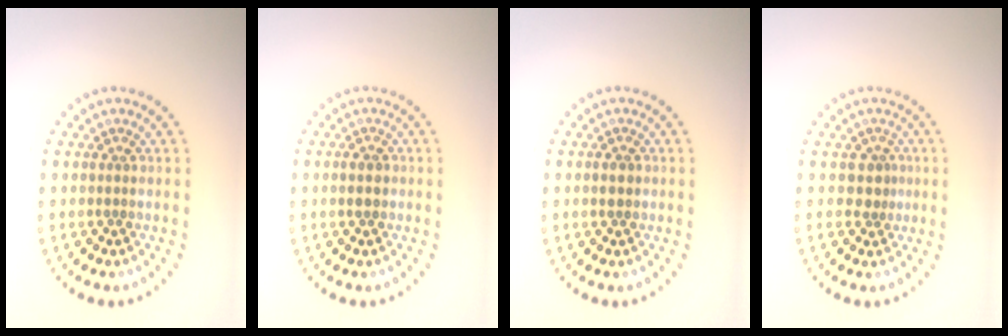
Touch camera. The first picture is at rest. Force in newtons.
{"total": 1.2, "press": 1.2, "slide": 0.2}
{"total": 1.4, "press": 1.4, "slide": 0.1}
{"total": 1.7, "press": 1.4, "slide": 1.1}